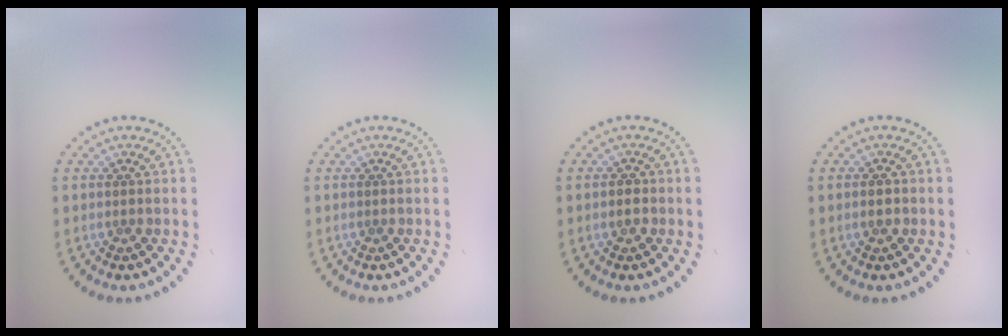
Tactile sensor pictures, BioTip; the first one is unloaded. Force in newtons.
{"total": 0.0}
{"total": 1.2, "press": 1.2, "slide": 0.3}
{"total": 1.0, "press": 0.9, "slide": 0.1}